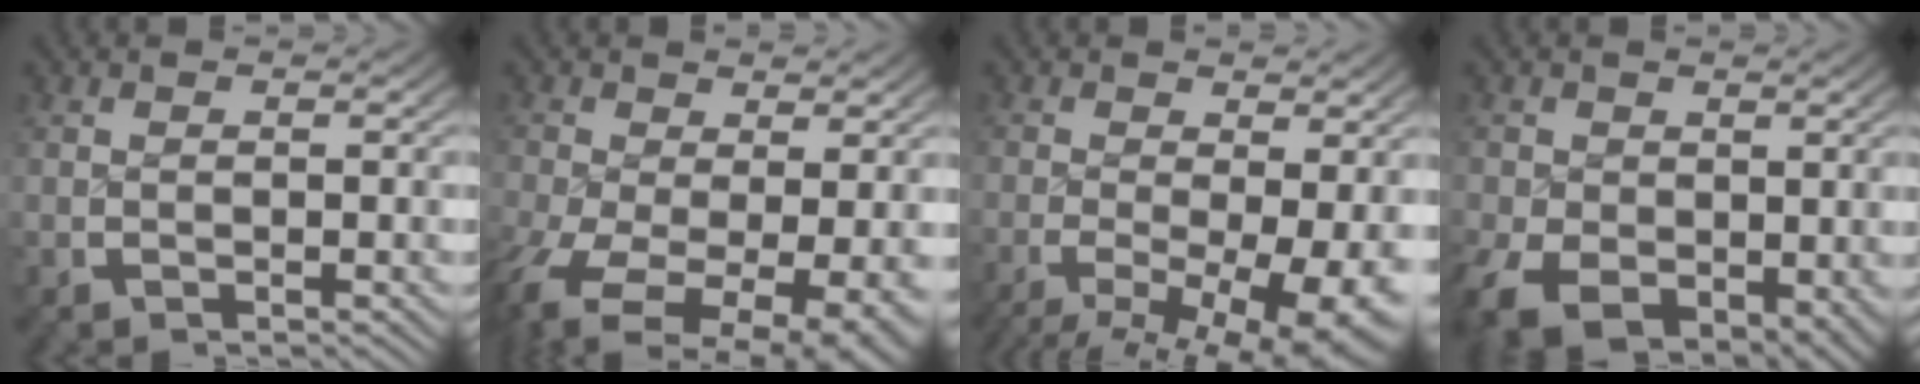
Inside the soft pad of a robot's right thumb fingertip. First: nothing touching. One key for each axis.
{"total": 12.4, "fx": -4.4, "fy": 8.1, "fz": 8.2, "tx": -0.154, "ty": -0.066, "tz": -0.035}
{"total": 10.6, "fx": -2.3, "fy": 6.4, "fz": 8.1, "tx": -0.121, "ty": -0.039, "tz": -0.023}
{"total": 8.5, "fx": -2.9, "fy": 6.5, "fz": 4.7, "tx": -0.097, "ty": -0.059, "tz": -0.017}